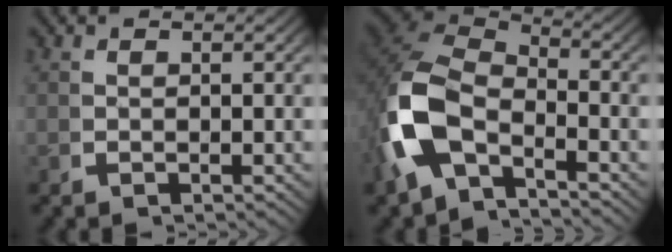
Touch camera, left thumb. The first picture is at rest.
{"total": 11.2, "force": [-1.1, 7.7, 8.1], "torque": [-0.208, -0.020, -0.017]}